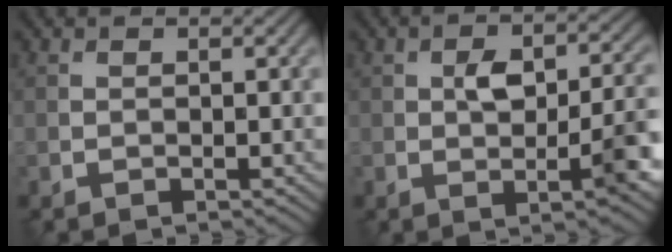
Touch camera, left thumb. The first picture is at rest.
{"total": 8.6, "force": [-0.5, 3.8, 7.7], "torque": [-0.110, 0.003, -0.010]}